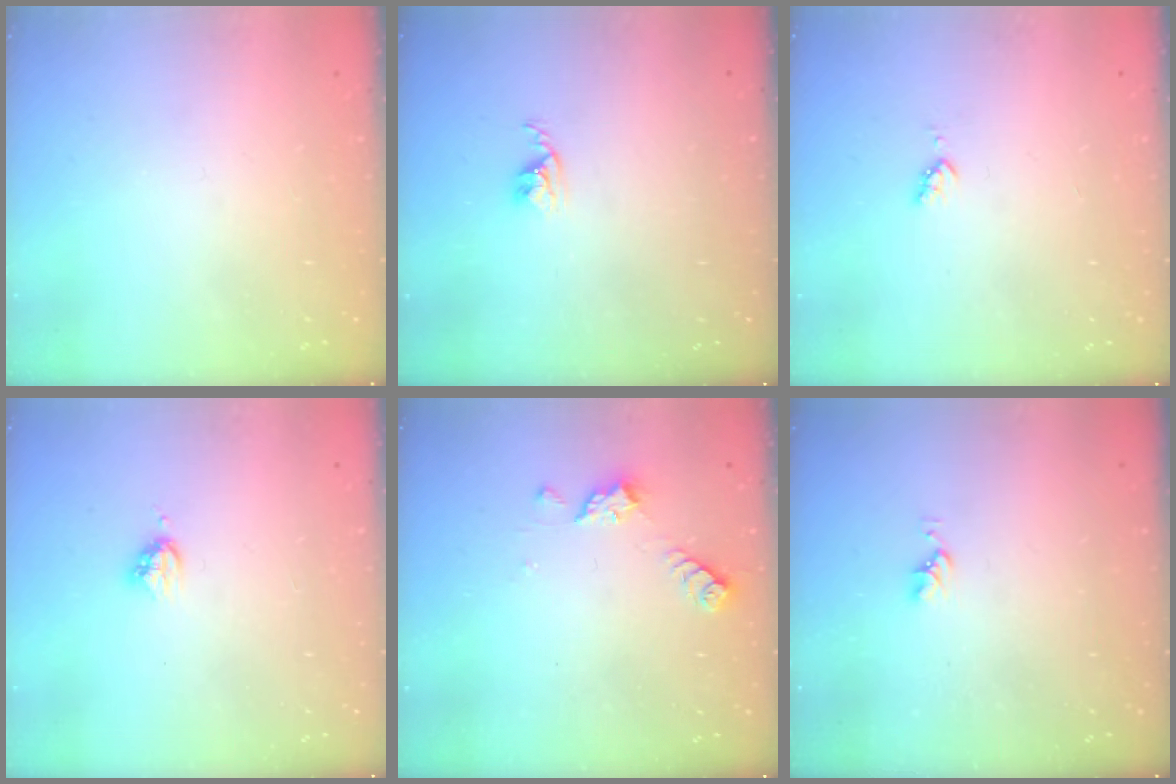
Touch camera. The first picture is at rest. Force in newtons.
{"total": 2.7, "press": 2.7, "slide": 0.4}
{"total": 3.6, "press": 3.5, "slide": 0.4}
{"total": 3.4, "press": 3.4, "slide": 0.4}
{"total": 4.6, "press": 4.6, "slide": 0.5}
{"total": 2.1, "press": 2.0, "slide": 0.3}